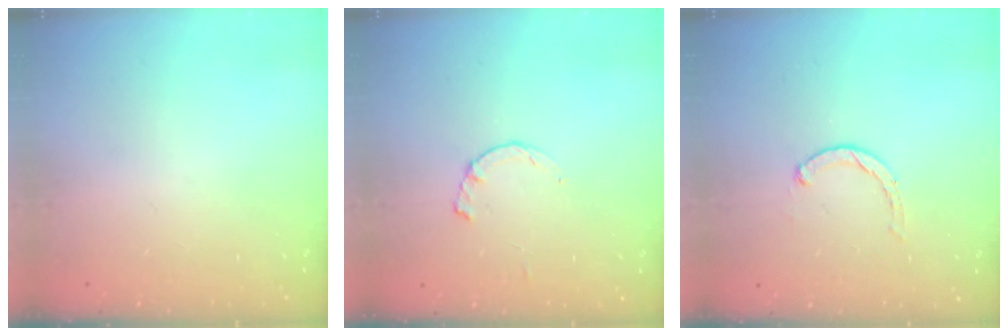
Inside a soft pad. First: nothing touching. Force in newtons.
{"total": 1.2, "press": 1.2, "slide": 0.3}
{"total": 0.6, "press": 0.6, "slide": 0.2}